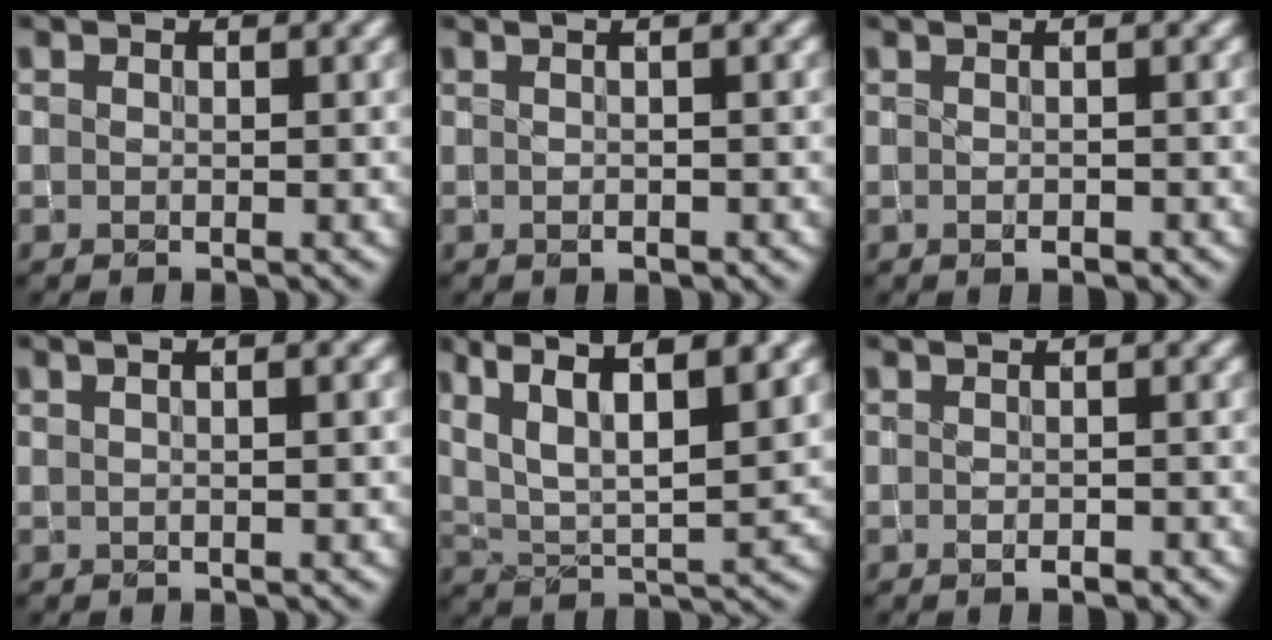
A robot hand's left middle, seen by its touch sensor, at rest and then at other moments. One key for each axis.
{"total": 2.6, "fx": 0.5, "fy": 1.1, "fz": 2.2, "tx": -0.016, "ty": -0.002, "tz": -0.015}
{"total": 1.7, "fx": 0.1, "fy": 0.5, "fz": 1.6, "tx": -0.021, "ty": -0.008, "tz": -0.007}
{"total": 3.9, "fx": 1.5, "fy": 1.8, "fz": 3.2, "tx": -0.021, "ty": 0.018, "tz": -0.004}
{"total": 8.8, "fx": 4.9, "fy": 2.7, "fz": 6.8, "tx": -0.132, "ty": 0.009, "tz": 0.092}
{"total": 1.1, "fx": -0.3, "fy": 0.3, "fz": 1.0, "tx": -0.018, "ty": -0.008, "tz": -0.005}